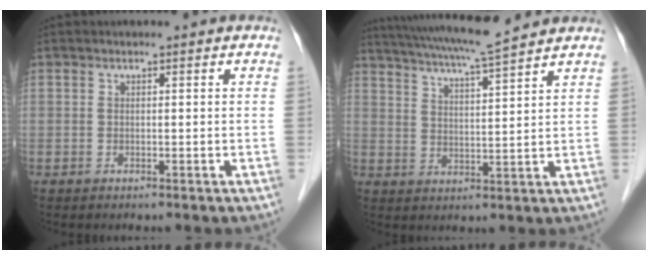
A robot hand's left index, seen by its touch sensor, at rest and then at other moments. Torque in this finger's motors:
{"motor_torque": [1.09, -1.05, 0.43, 0.13]}